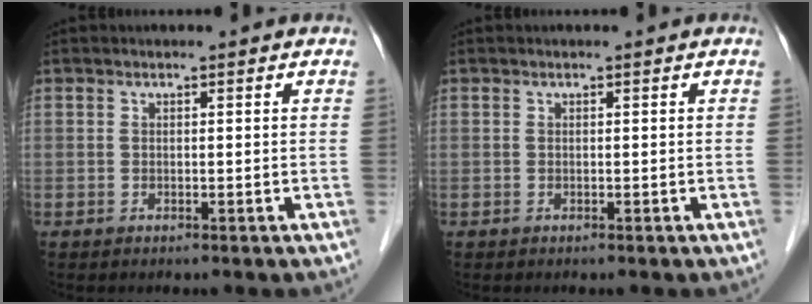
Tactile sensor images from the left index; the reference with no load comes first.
{"total": 0.0}